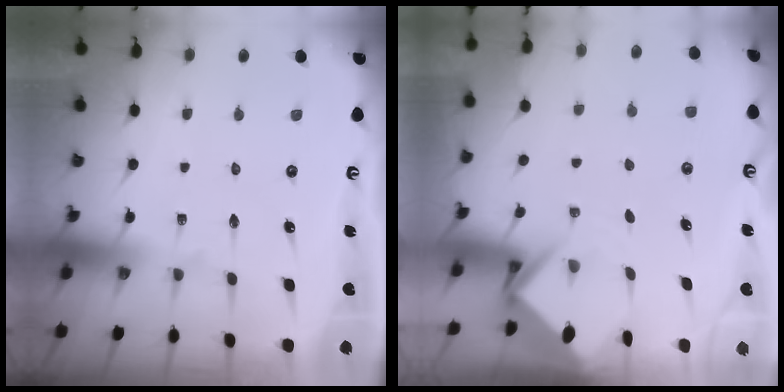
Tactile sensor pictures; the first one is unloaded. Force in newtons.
{"total": 3.7, "press": 3.7, "slide": 0.3}